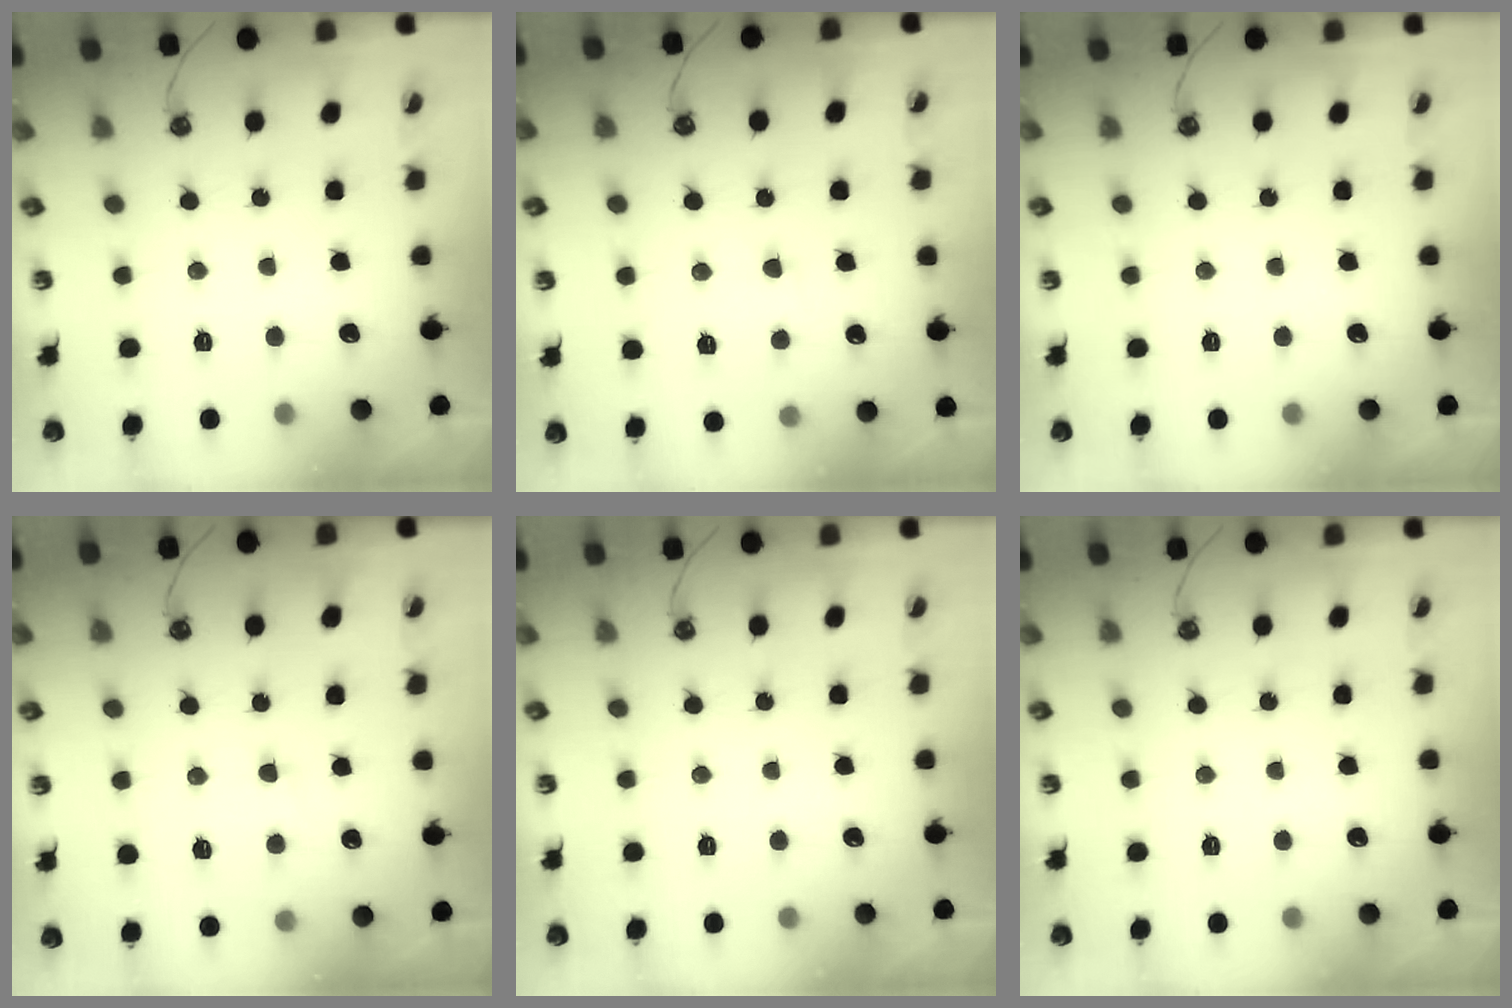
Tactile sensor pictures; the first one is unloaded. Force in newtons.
{"total": 3.1, "press": 3.0, "slide": 0.8}
{"total": 0.0}
{"total": 1.3, "press": 0.3, "slide": 1.3}
{"total": 0.0}
{"total": 0.0}